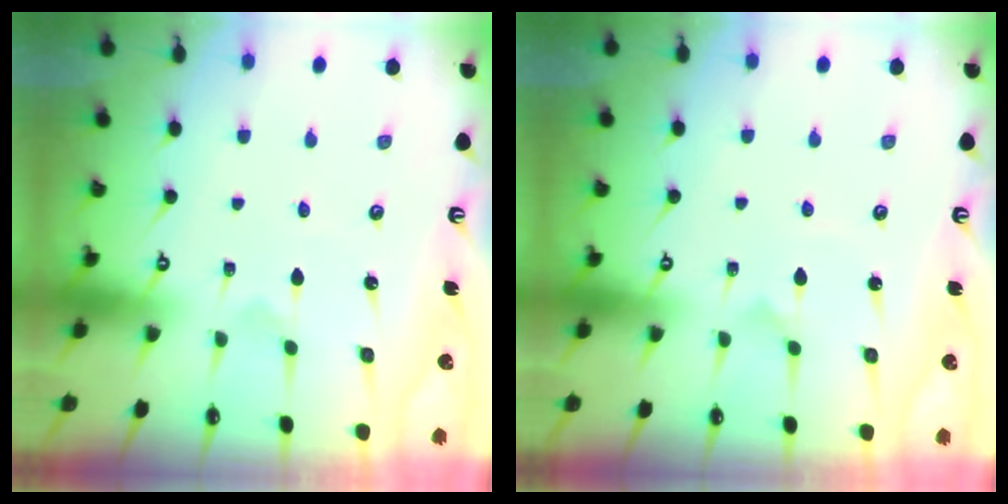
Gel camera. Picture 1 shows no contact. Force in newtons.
{"total": 0.8, "press": 0.8, "slide": 0.1}